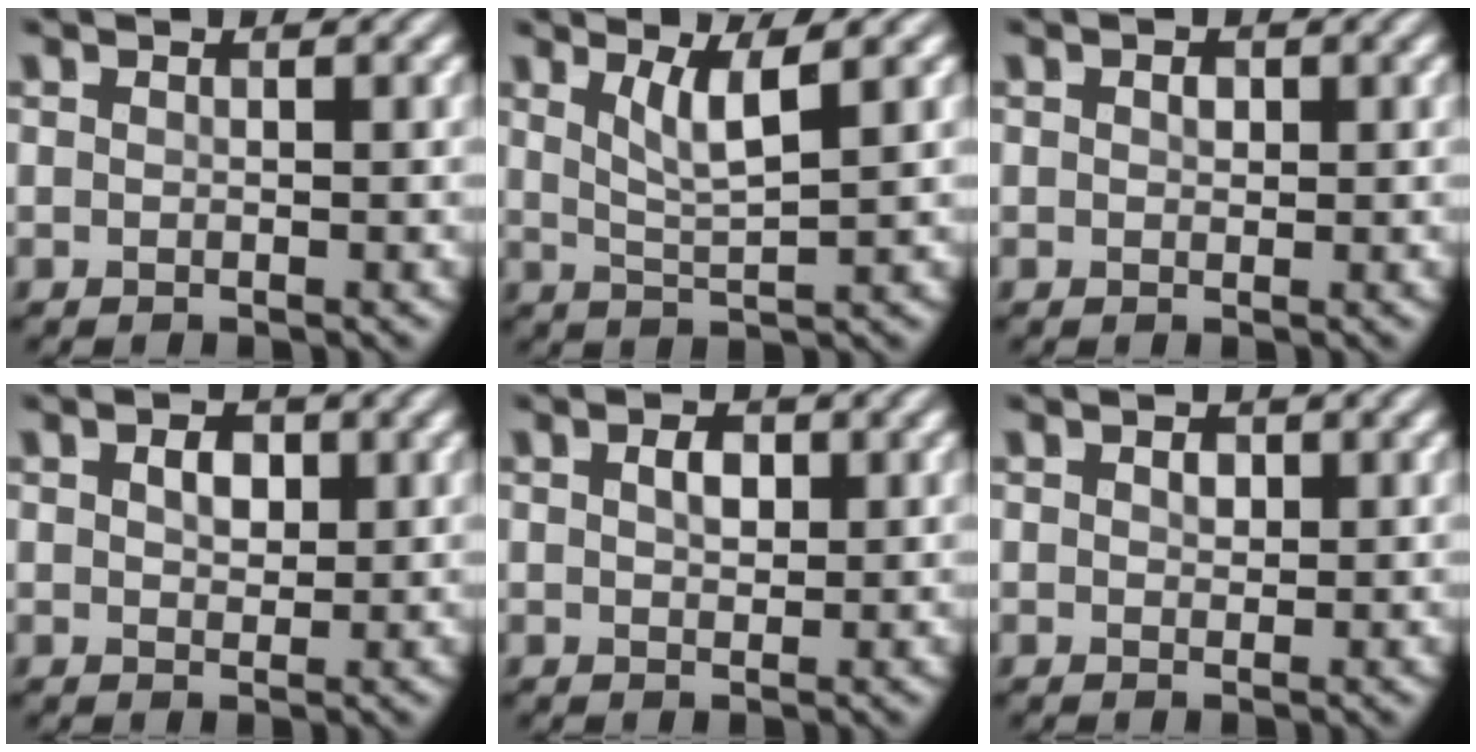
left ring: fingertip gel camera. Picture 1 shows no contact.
{"total": 3.3, "force": [1.5, 0.6, 2.8], "torque": [-0.051, -0.005, 0.033]}
{"total": 0.9, "force": [0.2, 0.7, 0.6], "torque": [-0.010, 0.000, 0.002]}
{"total": 2.3, "force": [0.7, 1.5, 1.6], "torque": [-0.029, 0.001, 0.011]}
{"total": 2.0, "force": [0.6, 1.2, 1.4], "torque": [-0.028, 0.003, 0.009]}
{"total": 1.3, "force": [0.4, 0.9, 0.8], "torque": [-0.012, 0.001, 0.005]}